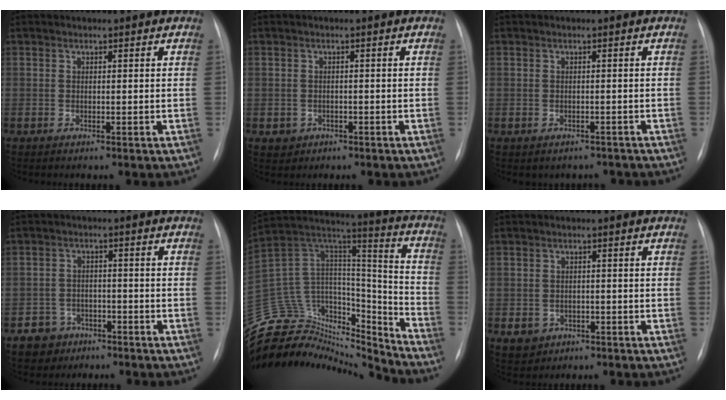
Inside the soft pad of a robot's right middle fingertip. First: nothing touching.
{"total": 2.1, "force": [-0.9, 1.9, 0.2], "torque": [-0.001, 0.006, -0.007]}
{"total": 3.5, "force": [-2.9, 1.9, 0.3], "torque": [-0.003, 0.017, -0.031]}
{"total": 4.7, "force": [-2.9, 3.7, 0.1], "torque": [-0.001, 0.011, -0.043]}
{"total": 30.7, "force": [-28.2, 9.5, 7.3], "torque": [-0.182, 0.048, -0.440]}
{"total": 3.5, "force": [-1.5, 3.0, 0.8], "torque": [-0.009, 0.004, -0.012]}